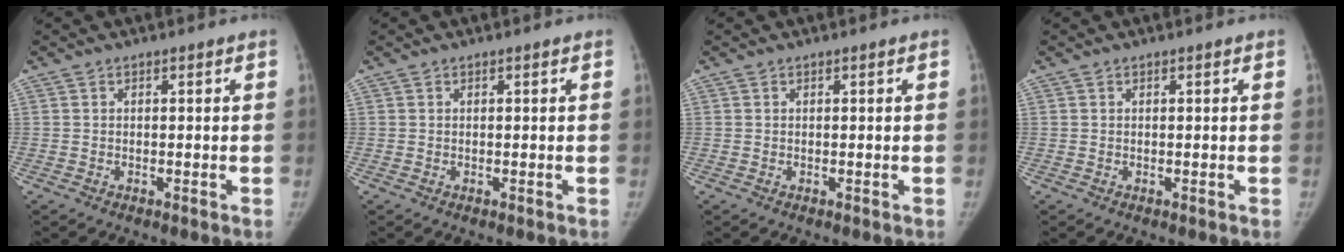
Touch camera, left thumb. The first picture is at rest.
{"total": 0.0}
{"total": 0.0}
{"total": 0.0}